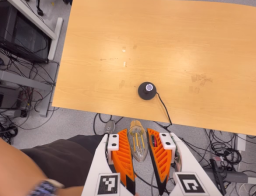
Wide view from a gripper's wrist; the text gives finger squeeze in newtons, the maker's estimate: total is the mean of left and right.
{"total": 14.0, "left": 15.9, "right": 12.0}